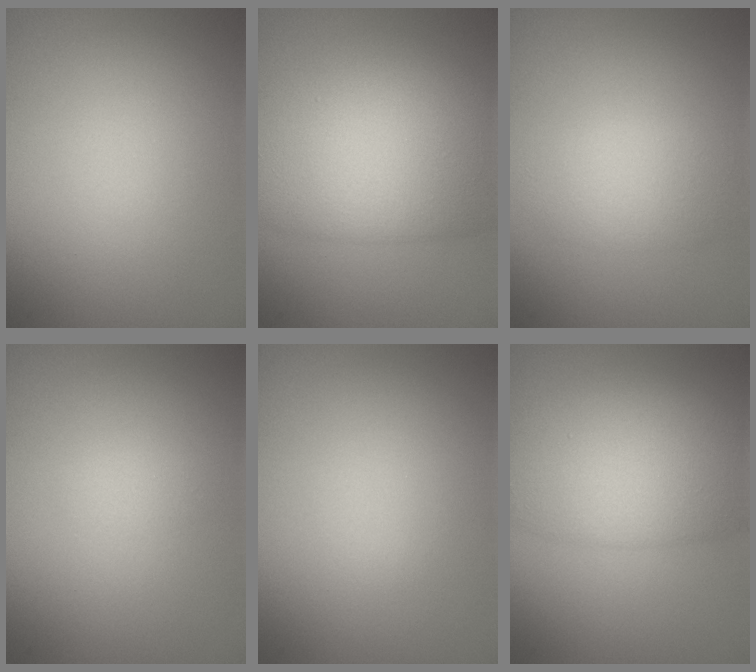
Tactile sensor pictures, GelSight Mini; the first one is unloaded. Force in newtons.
{"total": 10.5, "press": 10.5, "slide": 0.3}
{"total": 2.8, "press": 2.8, "slide": 0.2}
{"total": 0.7, "press": 0.7, "slide": 0.0}
{"total": 0.0}
{"total": 8.3, "press": 8.3, "slide": 0.2}